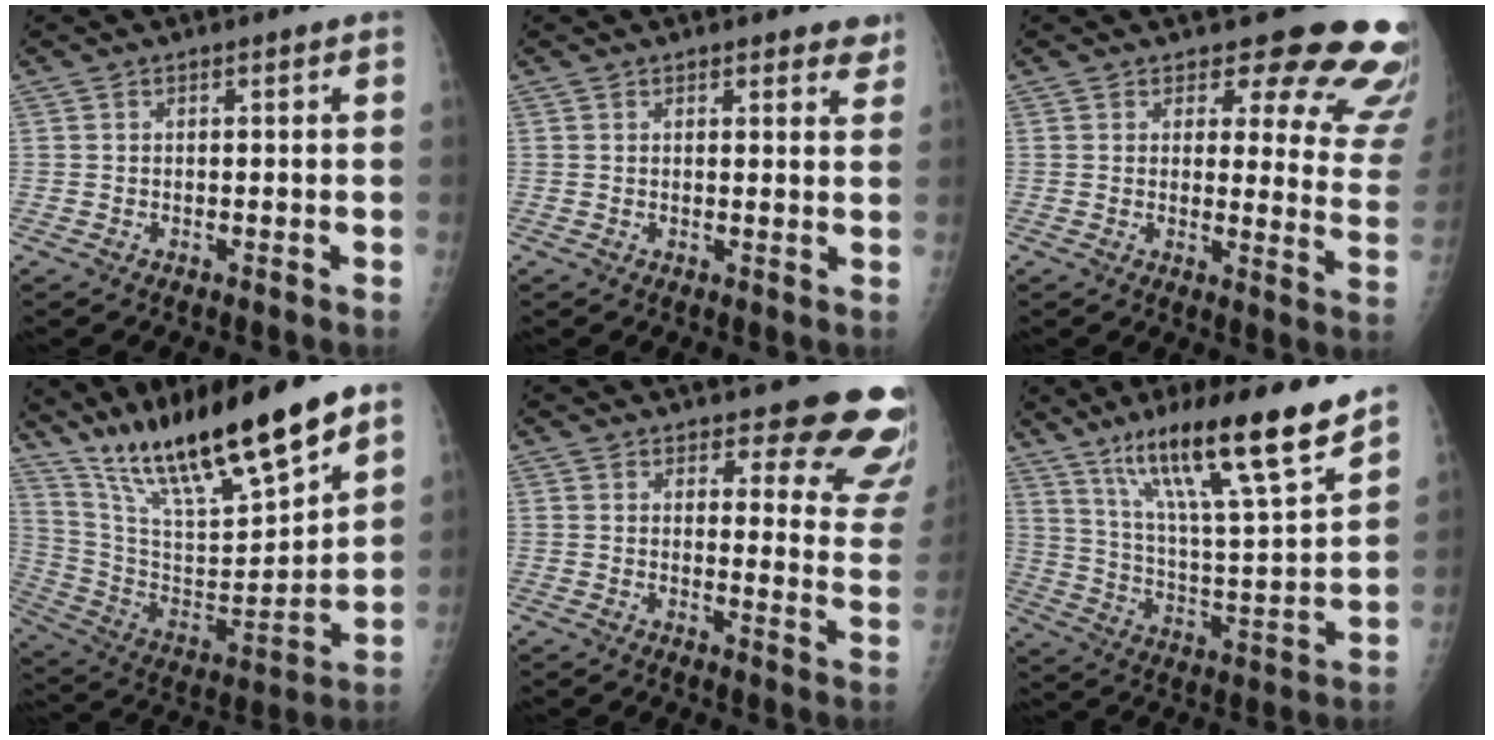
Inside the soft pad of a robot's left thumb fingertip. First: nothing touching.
{"total": 3.6, "force": [2.9, 1.4, 1.5], "torque": [0.010, -0.012, 0.028]}
{"total": 16.7, "force": [13.8, 6.1, 7.1], "torque": [-0.025, -0.112, 0.135]}
{"total": 24.9, "force": [18.0, 4.7, 16.5], "torque": [-0.266, -0.070, 0.328]}
{"total": 15.4, "force": [13.0, 4.6, 7.1], "torque": [-0.031, -0.100, 0.131]}
{"total": 21.2, "force": [14.8, 2.2, 15.1], "torque": [-0.229, -0.068, 0.255]}